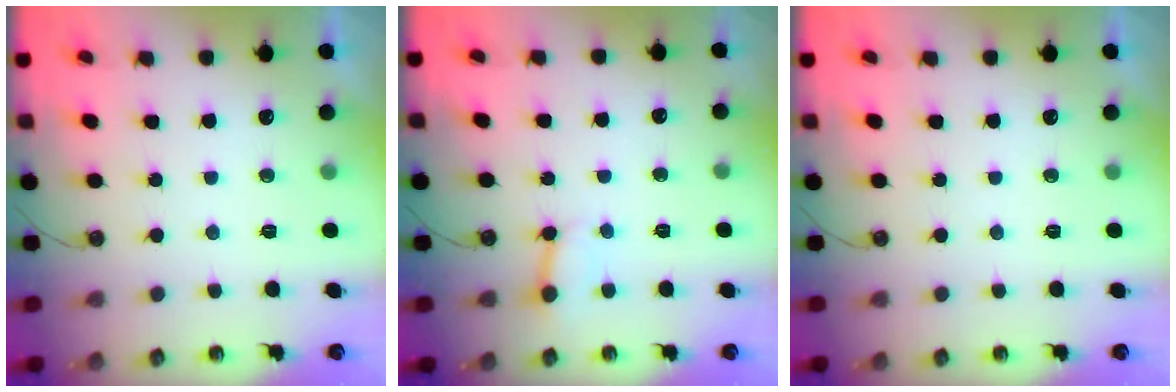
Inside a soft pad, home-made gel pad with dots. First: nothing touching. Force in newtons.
{"total": 2.9, "press": 2.9, "slide": 0.2}
{"total": 0.0}